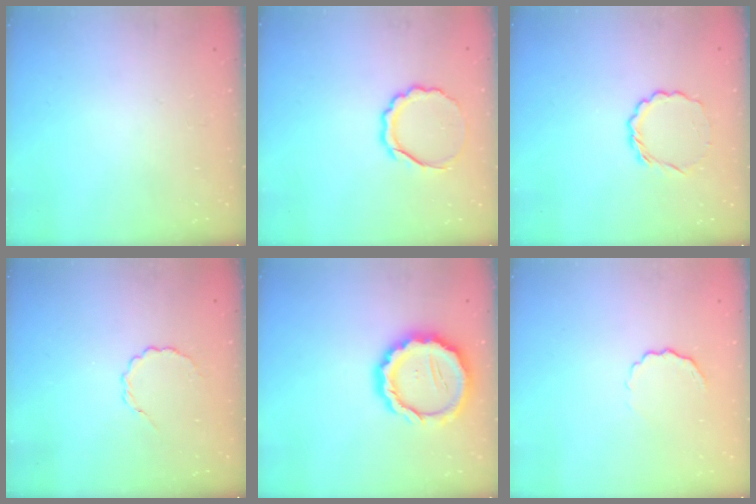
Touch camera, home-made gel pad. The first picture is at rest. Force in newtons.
{"total": 7.8, "press": 7.8, "slide": 0.6}
{"total": 4.5, "press": 4.2, "slide": 1.4}
{"total": 2.4, "press": 2.2, "slide": 0.9}
{"total": 15.3, "press": 15.0, "slide": 2.9}
{"total": 3.9, "press": 3.9, "slide": 0.8}